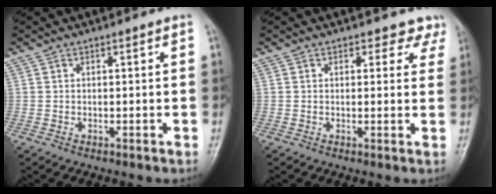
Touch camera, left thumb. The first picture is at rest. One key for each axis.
{"total": 3.7, "fx": 2.9, "fy": 2.2, "fz": 0.1, "tx": 0.034, "ty": -0.016, "tz": 0.010}